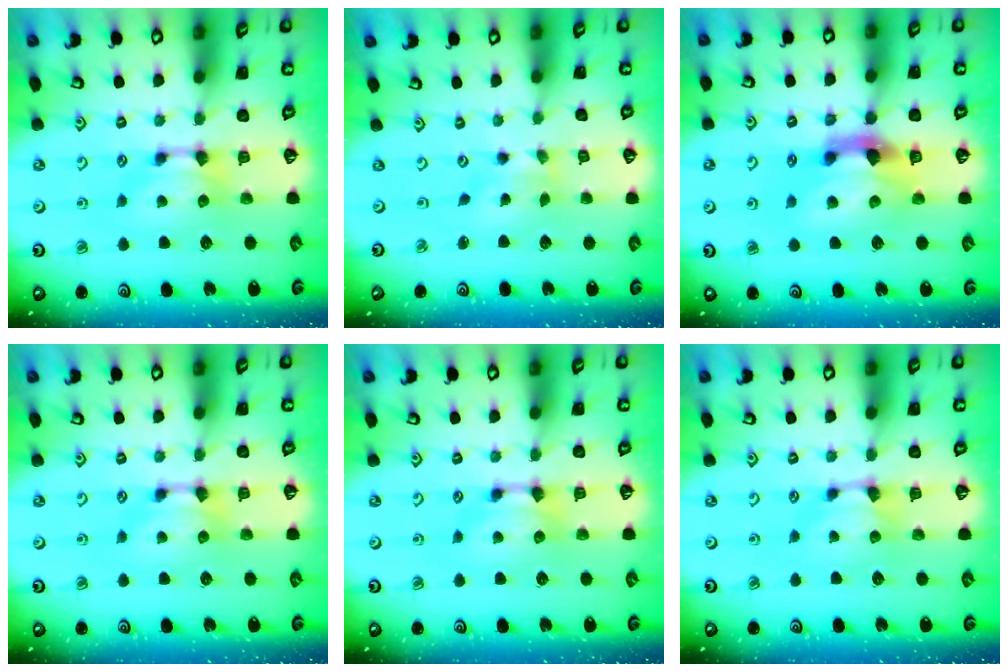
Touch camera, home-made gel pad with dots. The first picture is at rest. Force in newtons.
{"total": 1.5, "press": 1.1, "slide": 1.0}
{"total": 4.8, "press": 4.5, "slide": 1.7}
{"total": 0.0}
{"total": 0.0}
{"total": 1.1, "press": 0.4, "slide": 1.0}